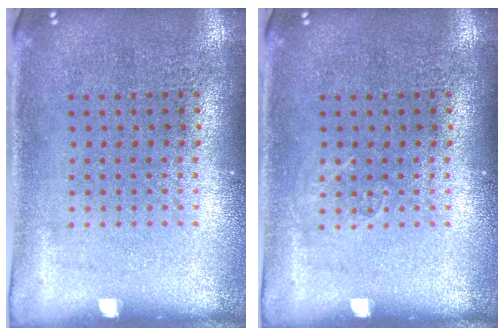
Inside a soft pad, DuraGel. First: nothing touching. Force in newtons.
{"total": 0.7, "press": 0.7, "slide": 0.1}